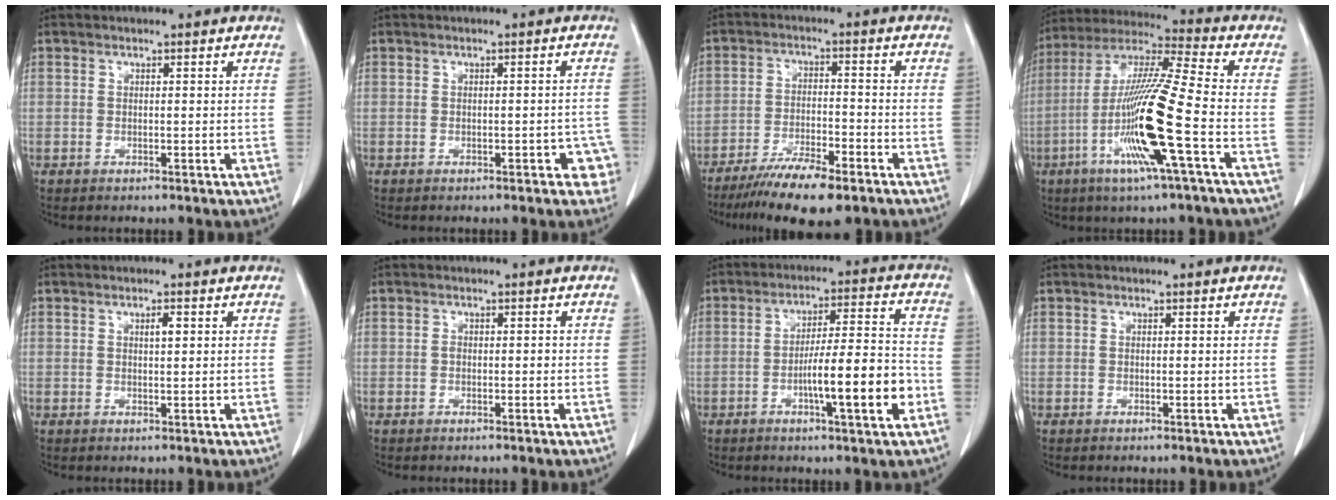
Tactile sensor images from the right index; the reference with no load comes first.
{"total": 3.7, "force": [-1.5, 1.6, 3.0], "torque": [-0.019, 0.009, -0.014]}
{"total": 10.0, "force": [-7.5, 1.6, 6.6], "torque": [-0.108, -0.022, -0.127]}
{"total": 16.6, "force": [-5.1, -0.7, 15.8], "torque": [-0.316, -0.015, -0.106]}
{"total": 1.4, "force": [0.5, 0.3, 1.2], "torque": [-0.020, 0.001, 0.007]}
{"total": 1.0, "force": [-0.2, 0.5, 0.8], "torque": [-0.012, 0.002, -0.002]}
{"total": 11.6, "force": [-3.8, 0.6, 11.0], "torque": [-0.174, 0.004, -0.060]}
{"total": 0.0}